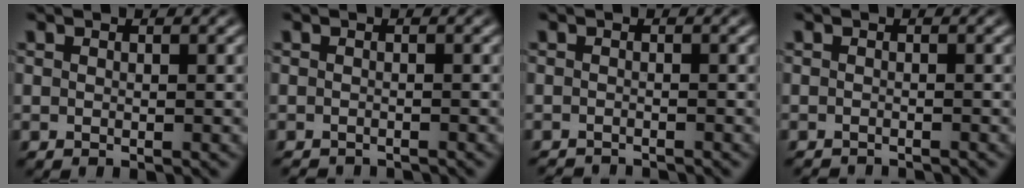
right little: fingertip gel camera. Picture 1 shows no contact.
{"total": 1.9, "force": [-1.8, -0.3, -0.1], "torque": [-0.003, -0.016, -0.023]}
{"total": 2.1, "force": [-2.1, -0.4, -0.2], "torque": [0.000, -0.016, -0.028]}
{"total": 1.8, "force": [-1.7, -0.4, -0.2], "torque": [-0.001, -0.015, -0.021]}